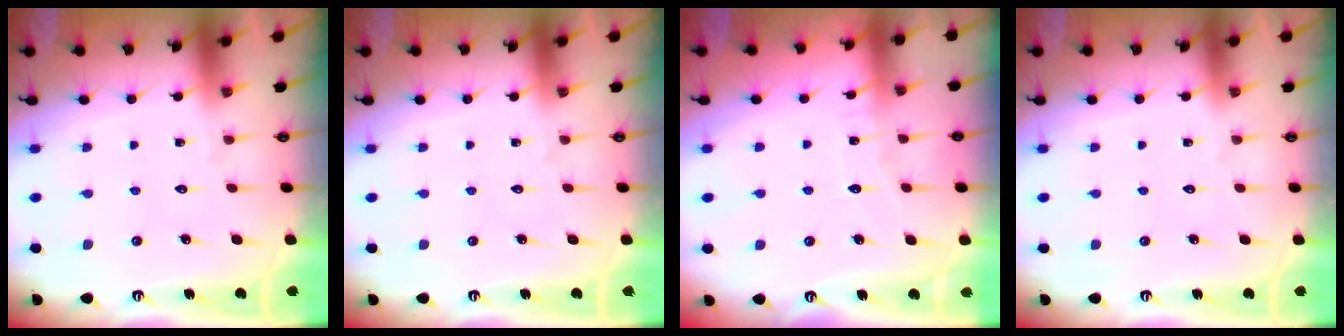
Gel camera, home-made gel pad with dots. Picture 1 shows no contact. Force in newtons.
{"total": 0.0}
{"total": 5.0, "press": 5.0, "slide": 0.4}
{"total": 0.0}